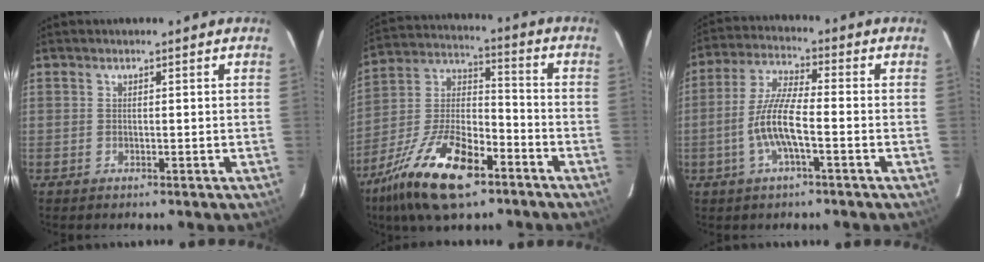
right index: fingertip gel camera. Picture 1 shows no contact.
{"total": 20.0, "force": [-11.9, 8.2, 13.9], "torque": [-0.286, -0.010, -0.215]}
{"total": 9.3, "force": [-2.9, 1.9, 8.7], "torque": [-0.182, 0.000, -0.057]}